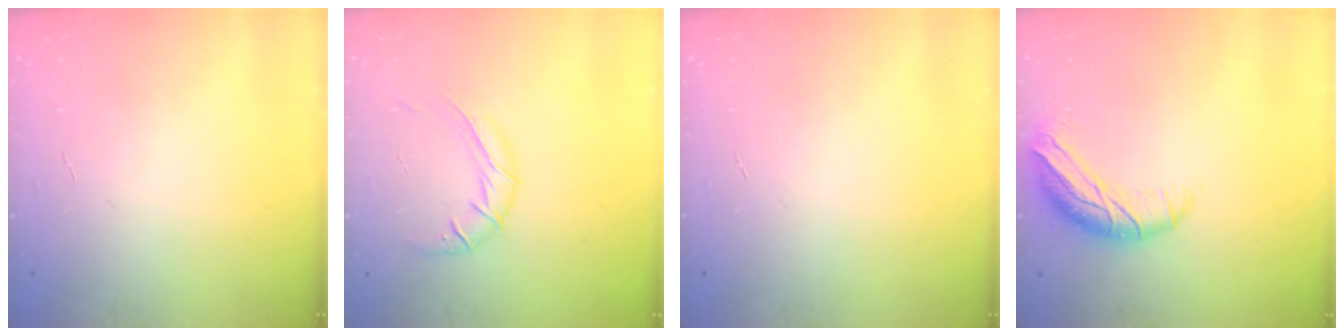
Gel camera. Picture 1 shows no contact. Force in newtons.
{"total": 11.0, "press": 10.9, "slide": 1.8}
{"total": 0.0}
{"total": 10.8, "press": 10.5, "slide": 2.6}